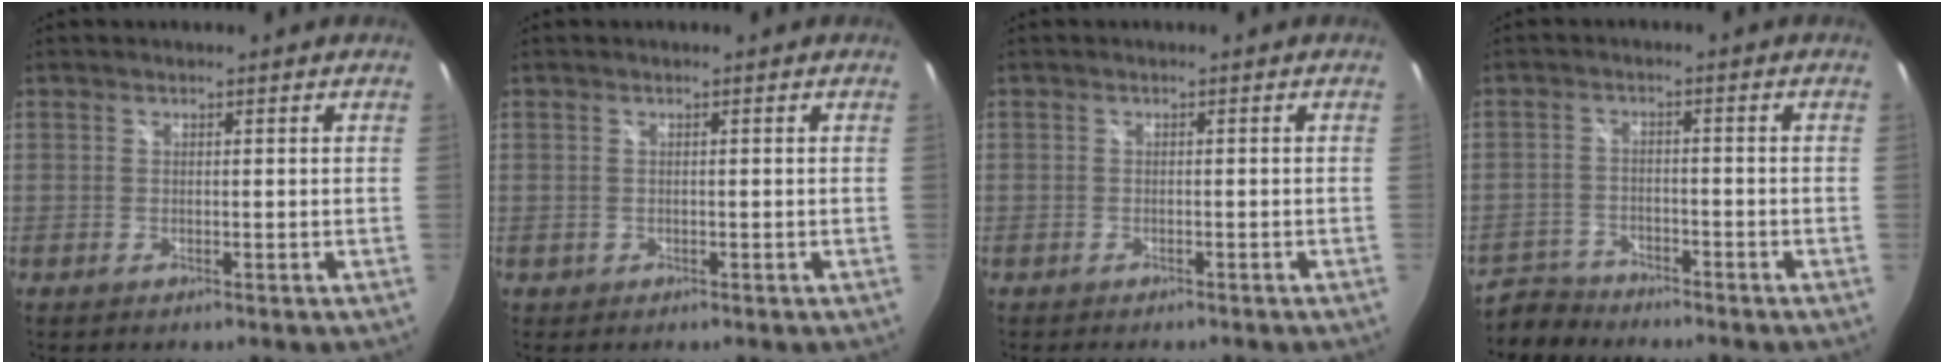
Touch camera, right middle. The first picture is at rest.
{"total": 0.5, "force": [-0.2, 0.5, 0.1], "torque": [0.001, -0.003, -0.003]}
{"total": 1.9, "force": [-1.6, 0.8, 0.4], "torque": [-0.010, 0.001, -0.025]}
{"total": 6.3, "force": [-5.8, 2.5, 0.8], "torque": [-0.036, 0.002, -0.107]}